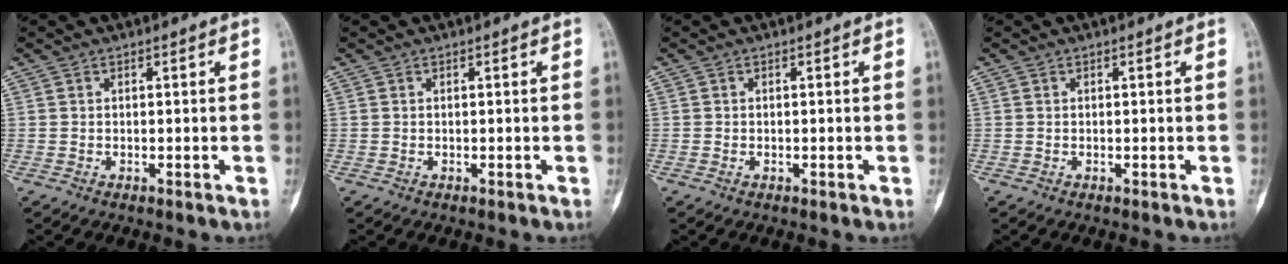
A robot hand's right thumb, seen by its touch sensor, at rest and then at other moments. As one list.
[{"total": 0.0}, {"total": 0.0}, {"total": 0.0}]